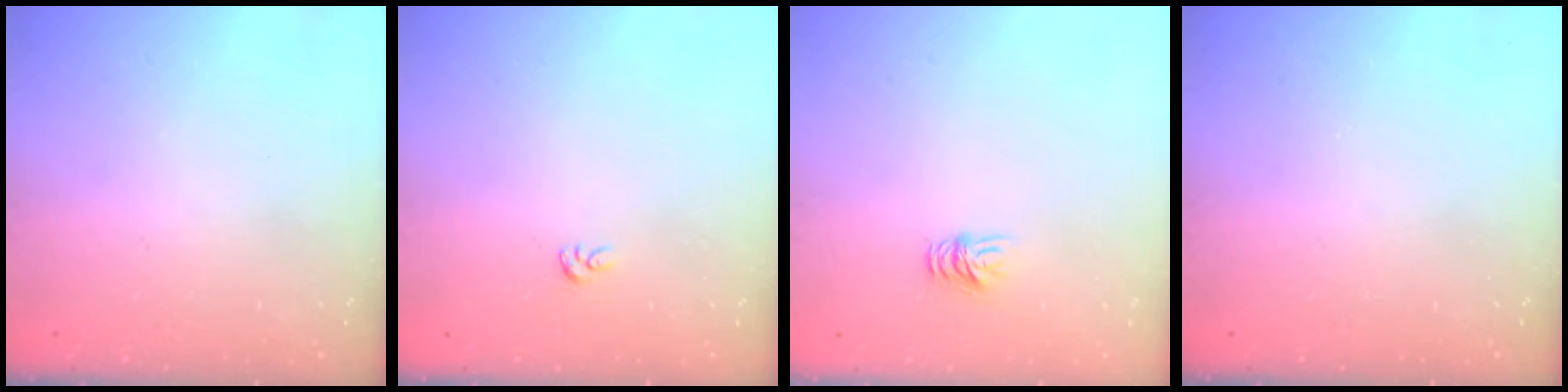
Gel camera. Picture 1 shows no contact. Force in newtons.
{"total": 2.4, "press": 2.4, "slide": 0.1}
{"total": 4.4, "press": 4.4, "slide": 0.3}
{"total": 0.0}